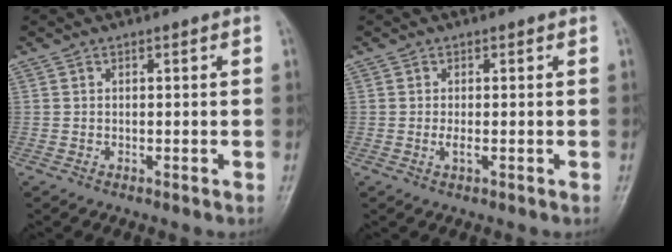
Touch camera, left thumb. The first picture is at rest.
{"total": 1.6, "force": [-0.1, 0.6, 1.5], "torque": [-0.026, -0.002, -0.004]}